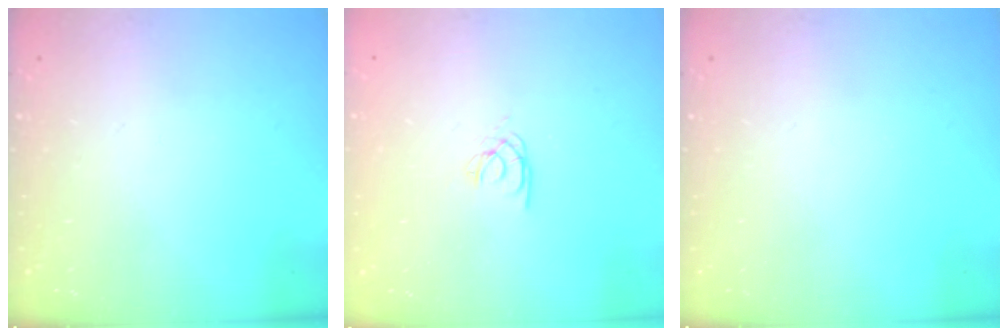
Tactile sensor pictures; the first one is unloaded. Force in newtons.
{"total": 2.5, "press": 2.5, "slide": 0.1}
{"total": 0.0}